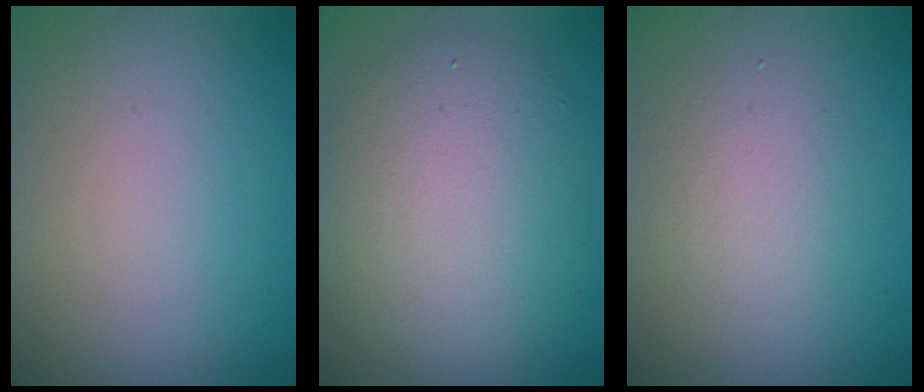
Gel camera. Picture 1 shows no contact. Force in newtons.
{"total": 6.4, "press": 6.4, "slide": 0.6}
{"total": 2.5, "press": 2.5, "slide": 0.1}